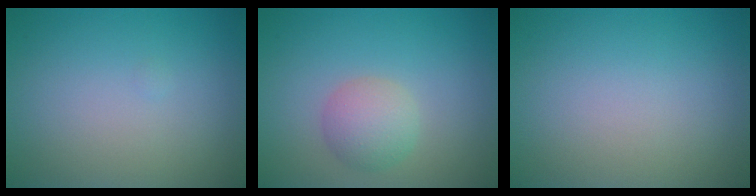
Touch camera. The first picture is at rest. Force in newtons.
{"total": 2.9, "press": 2.9, "slide": 0.0}
{"total": 0.0}